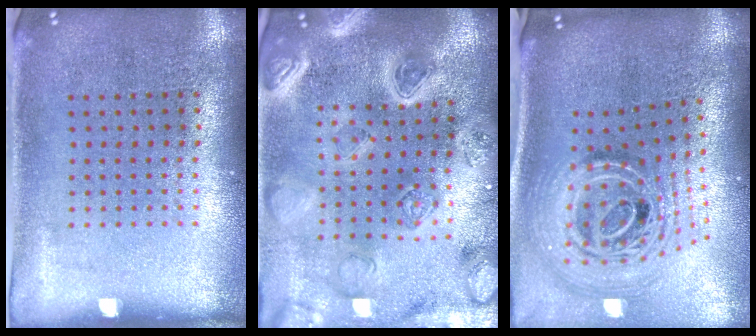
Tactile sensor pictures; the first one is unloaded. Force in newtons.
{"total": 4.6, "press": 4.0, "slide": 2.2}
{"total": 3.0, "press": 2.0, "slide": 2.2}